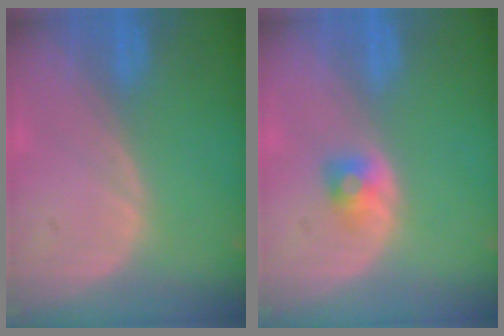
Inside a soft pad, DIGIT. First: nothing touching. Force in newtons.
{"total": 2.2, "press": 2.2, "slide": 0.3}